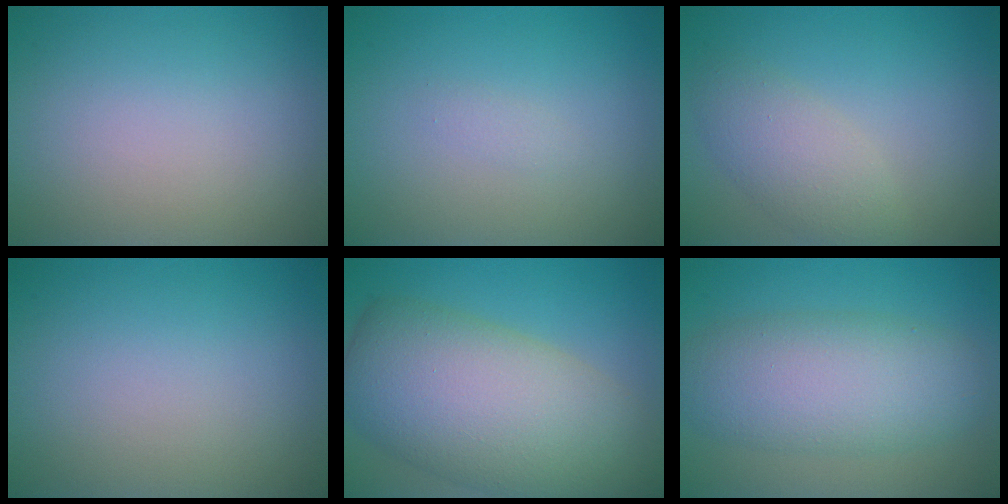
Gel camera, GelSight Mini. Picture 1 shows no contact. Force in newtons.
{"total": 0.6, "press": 0.6, "slide": 0.0}
{"total": 3.4, "press": 3.4, "slide": 0.1}
{"total": 0.0}
{"total": 12.4, "press": 12.3, "slide": 0.8}
{"total": 7.0, "press": 7.0, "slide": 0.3}